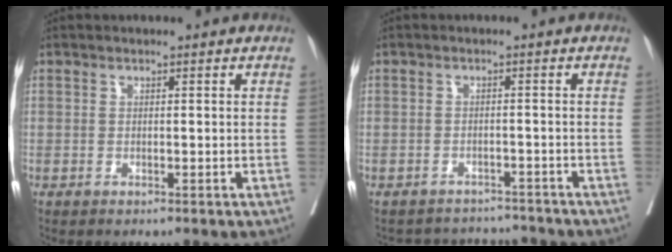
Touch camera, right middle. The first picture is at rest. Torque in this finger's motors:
{"motor_torque": [-0.81, -0.33, -0.45, -0.13]}